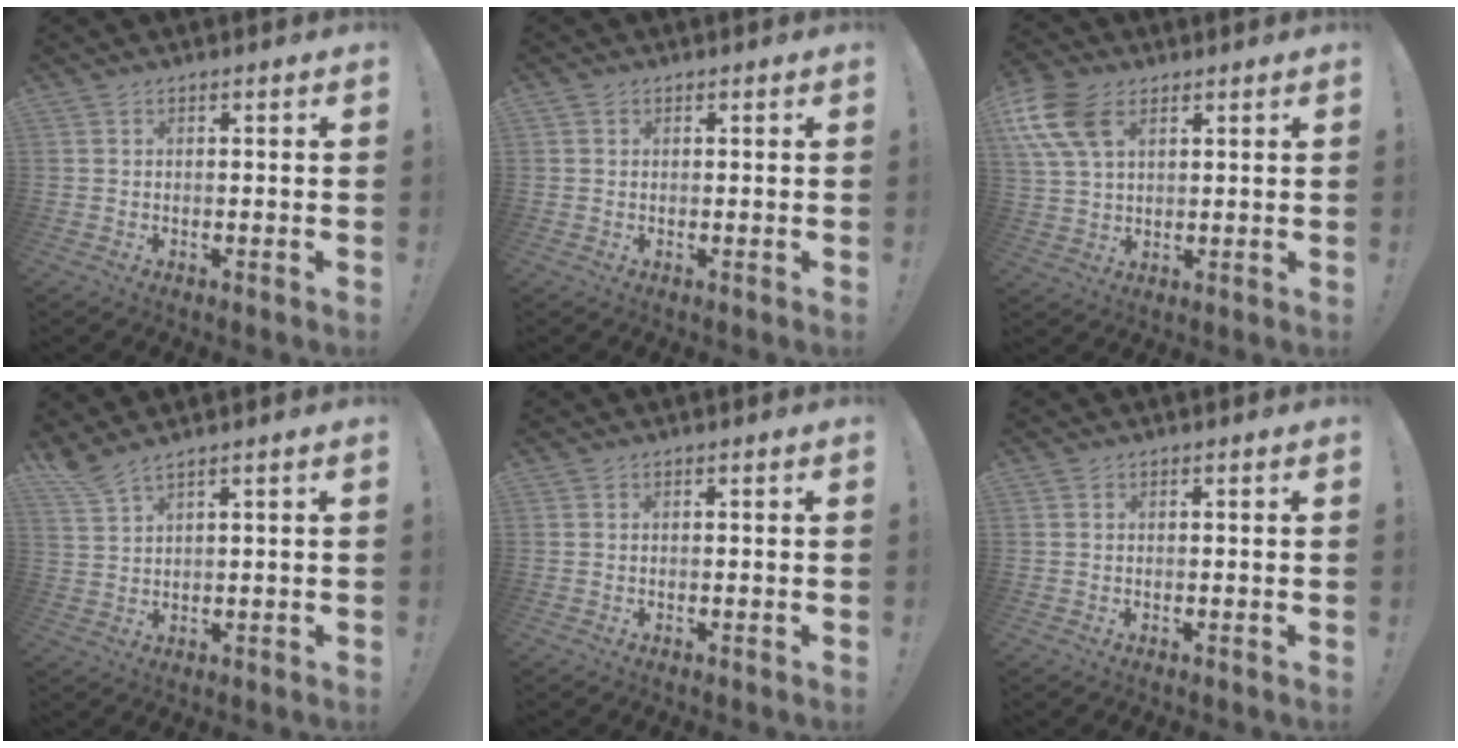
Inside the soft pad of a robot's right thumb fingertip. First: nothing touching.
{"total": 0.9, "force": [0.5, 0.8, 0.0], "torque": [0.005, -0.001, 0.008]}
{"total": 12.5, "force": [5.4, 7.6, 8.3], "torque": [-0.175, -0.014, 0.103]}
{"total": 4.2, "force": [3.4, 0.1, 2.4], "torque": [-0.055, -0.019, 0.063]}
{"total": 0.0}
{"total": 0.0}